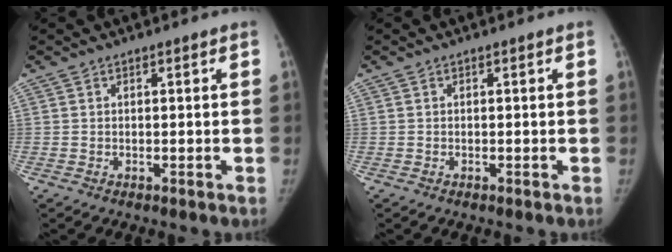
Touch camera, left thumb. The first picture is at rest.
{"total": 0.0}